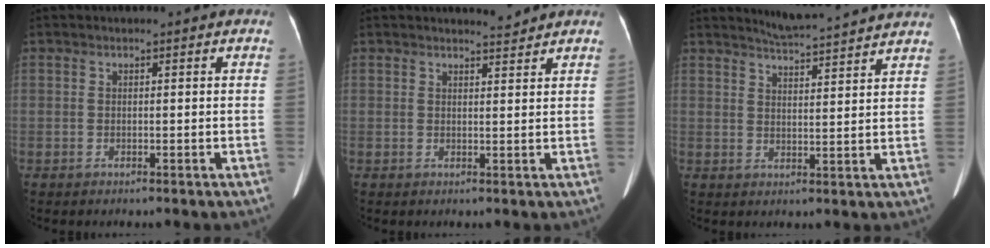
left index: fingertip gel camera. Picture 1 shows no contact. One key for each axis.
{"total": 1.7, "fx": 1.7, "fy": -0.3, "fz": -0.1, "tx": -0.006, "ty": -0.014, "tz": 0.028}
{"total": 9.8, "fx": 9.4, "fy": -0.5, "fz": 3.0, "tx": -0.058, "ty": 0.012, "tz": 0.125}